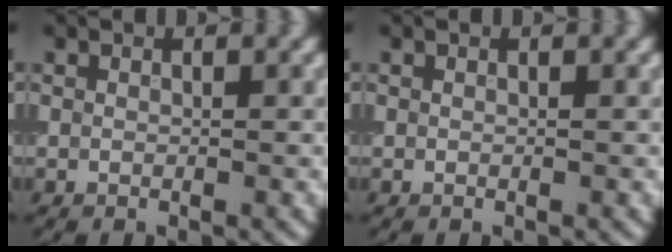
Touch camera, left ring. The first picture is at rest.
{"total": 0.0}